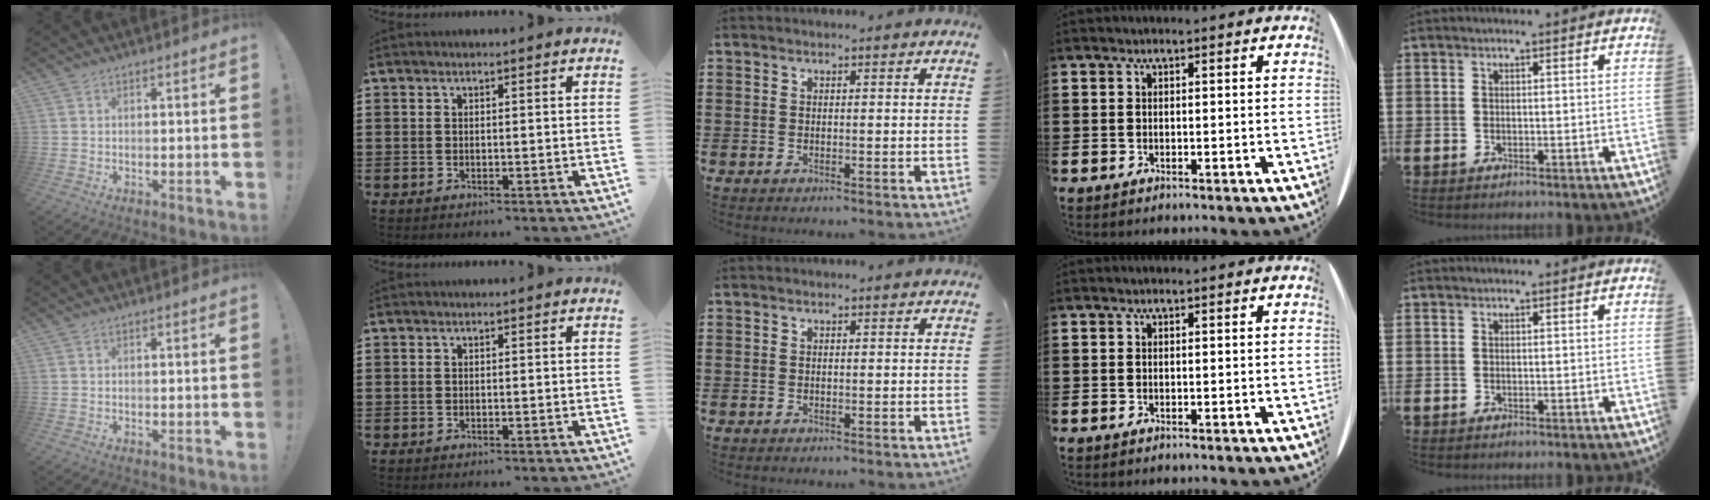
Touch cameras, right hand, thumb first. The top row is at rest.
{}